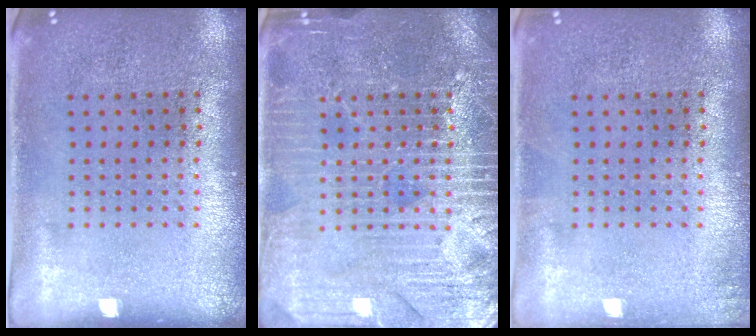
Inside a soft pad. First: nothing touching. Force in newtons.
{"total": 4.0, "press": 4.0, "slide": 0.4}
{"total": 0.7, "press": 0.7, "slide": 0.1}